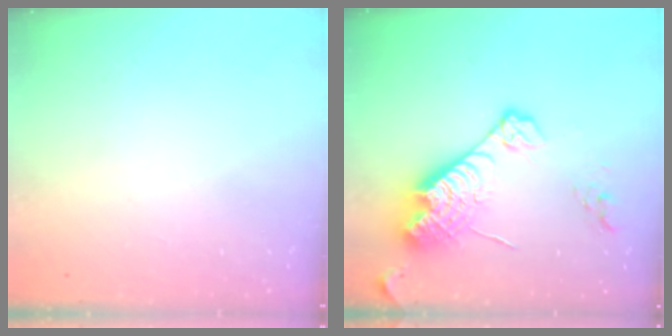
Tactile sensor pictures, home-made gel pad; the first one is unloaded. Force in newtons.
{"total": 16.9, "press": 16.8, "slide": 1.4}